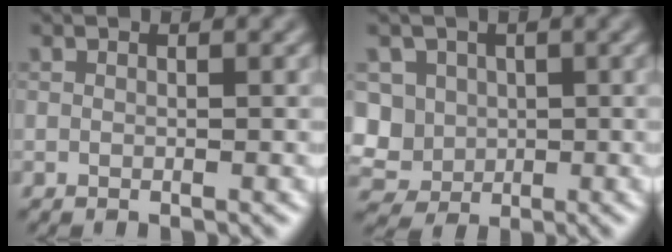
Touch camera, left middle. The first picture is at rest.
{"total": 7.5, "force": [0.4, 6.8, 3.2], "torque": [-0.073, 0.026, -0.017]}